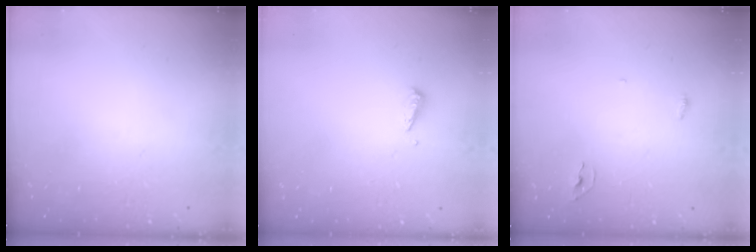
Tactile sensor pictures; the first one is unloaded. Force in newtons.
{"total": 2.9, "press": 2.9, "slide": 0.4}
{"total": 5.6, "press": 3.9, "slide": 4.1}